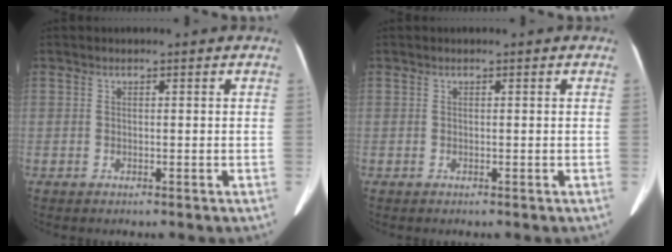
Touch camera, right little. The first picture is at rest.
{"total": 0.0}